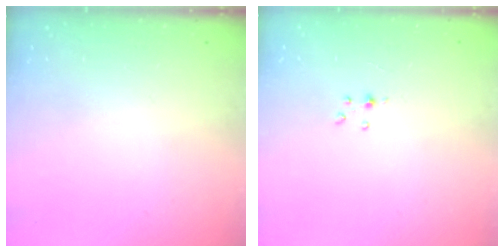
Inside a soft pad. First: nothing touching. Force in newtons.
{"total": 2.8, "press": 2.8, "slide": 0.4}